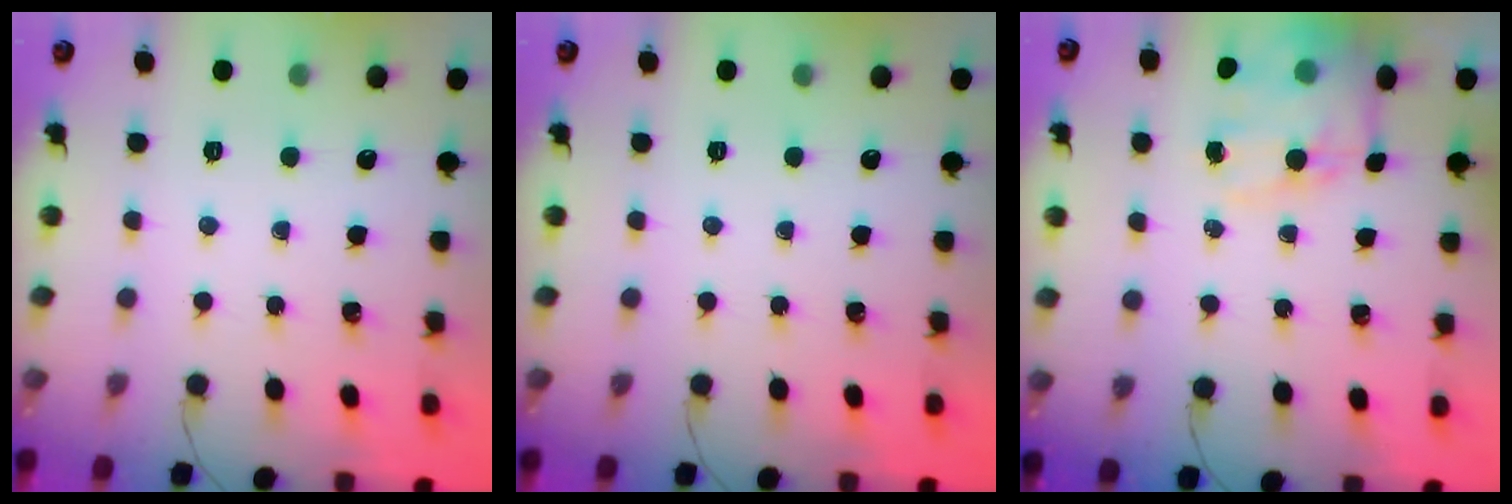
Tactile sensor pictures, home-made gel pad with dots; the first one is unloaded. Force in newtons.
{"total": 0.0}
{"total": 14.0, "press": 13.6, "slide": 3.6}